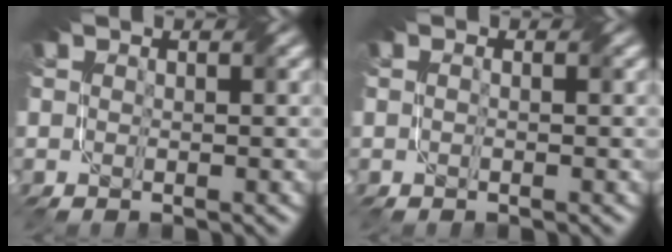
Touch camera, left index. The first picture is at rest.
{"total": 1.0, "force": [0.3, 0.6, 0.7], "torque": [0.002, -0.001, -0.006]}